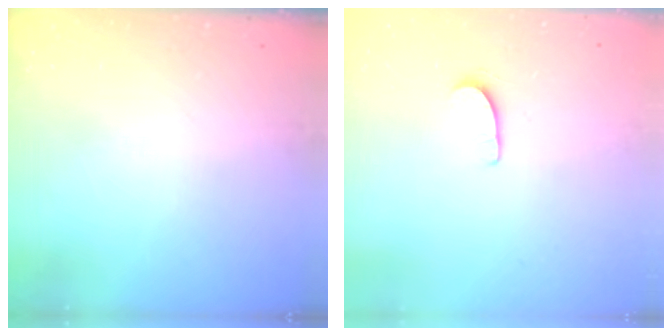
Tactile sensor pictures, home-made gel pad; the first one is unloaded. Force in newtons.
{"total": 5.1, "press": 5.1, "slide": 0.4}